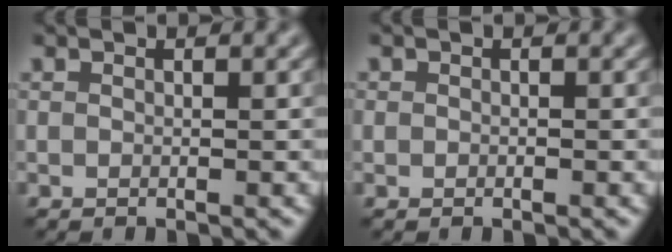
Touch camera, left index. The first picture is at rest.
{"total": 0.6, "force": [0.0, 0.6, 0.0], "torque": [0.003, 0.000, -0.004]}